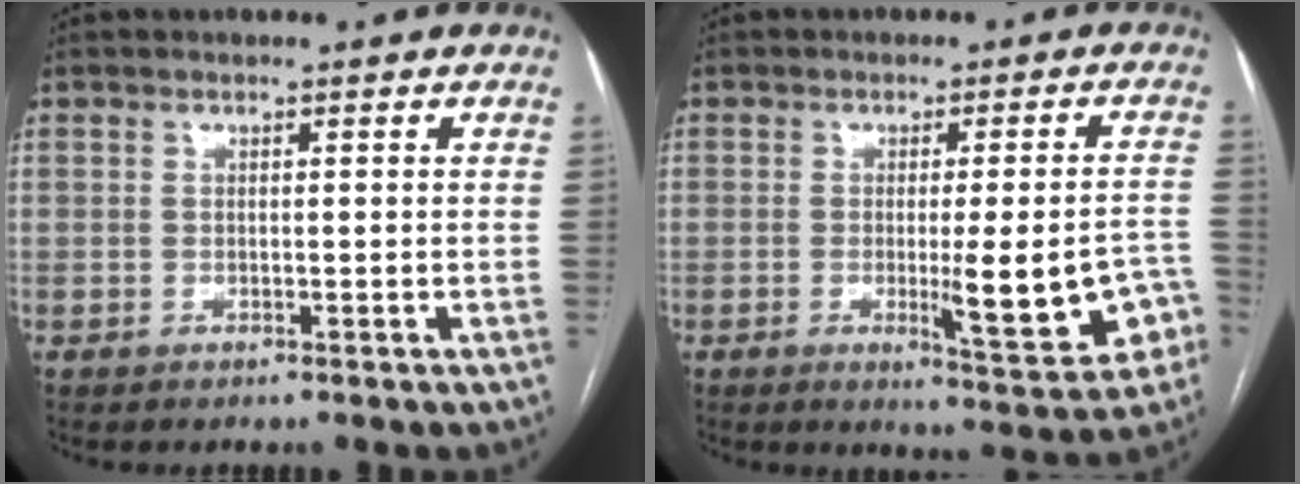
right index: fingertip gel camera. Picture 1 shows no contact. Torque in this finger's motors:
{"motor_torque": [1.00, 0.73, 0.24, 0.09]}